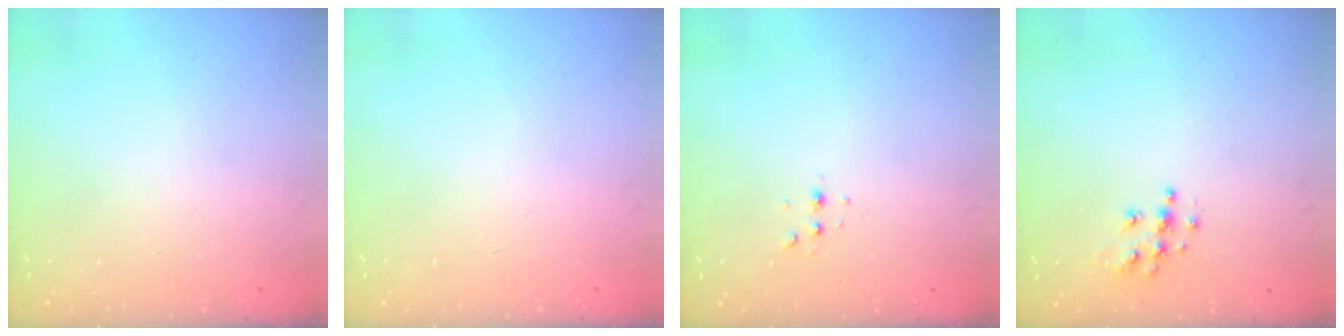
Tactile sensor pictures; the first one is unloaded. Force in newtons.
{"total": 0.0}
{"total": 2.8, "press": 2.8, "slide": 0.7}
{"total": 7.8, "press": 7.8, "slide": 0.2}